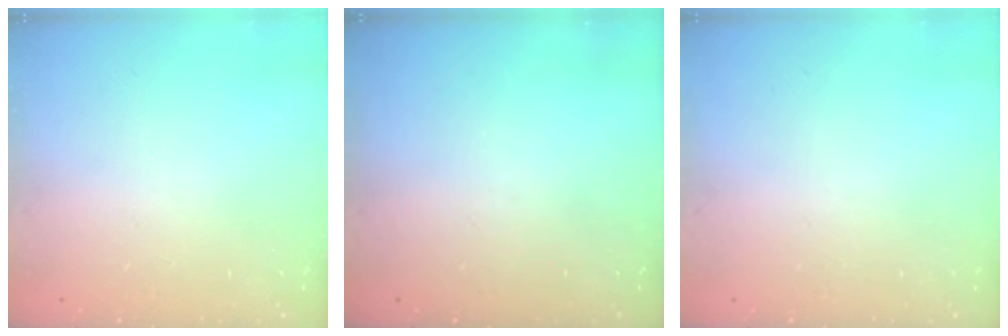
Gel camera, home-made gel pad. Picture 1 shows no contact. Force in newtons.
{"total": 0.0}
{"total": 0.0}